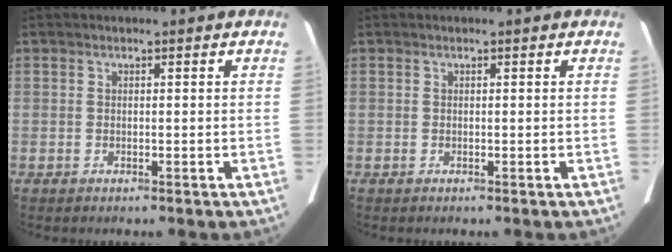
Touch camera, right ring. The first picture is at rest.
{"total": 0.0}